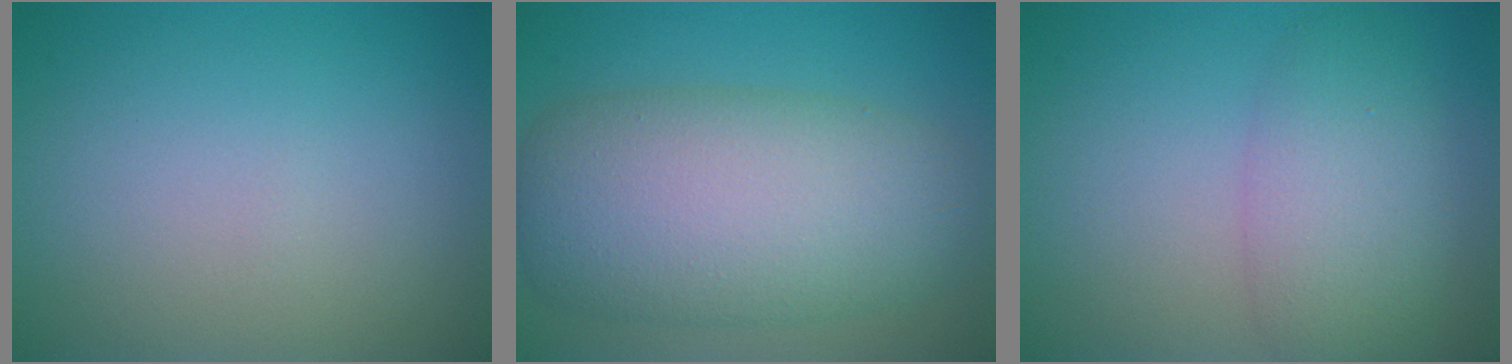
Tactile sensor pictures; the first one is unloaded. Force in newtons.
{"total": 10.4, "press": 10.4, "slide": 0.1}
{"total": 4.8, "press": 4.8, "slide": 0.2}